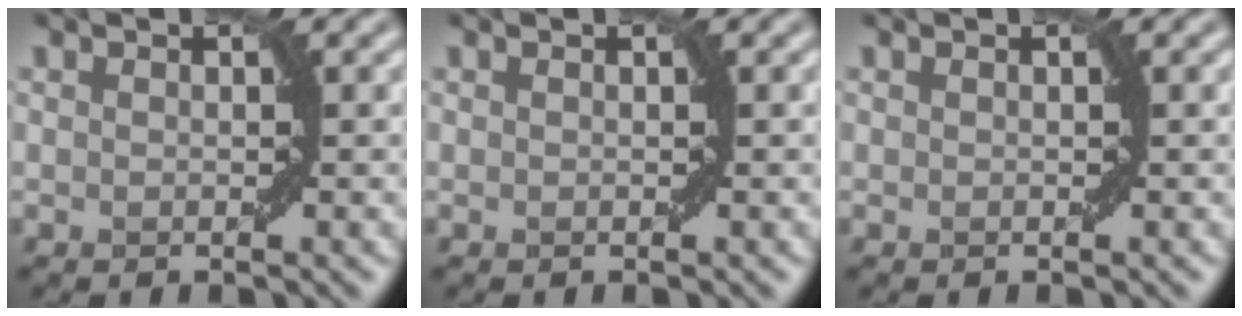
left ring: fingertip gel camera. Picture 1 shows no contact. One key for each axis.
{"total": 0.0}
{"total": 0.0}